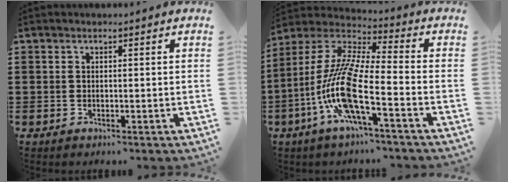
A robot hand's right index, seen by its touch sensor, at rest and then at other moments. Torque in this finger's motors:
{"motor_torque": [1.79, 0.35, 1.05, 0.21]}